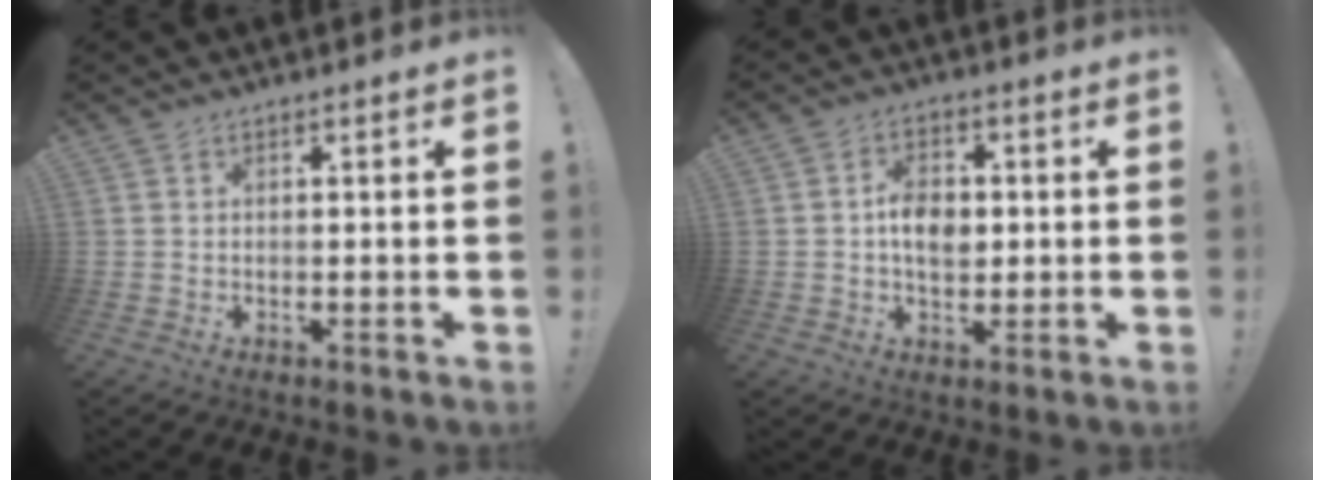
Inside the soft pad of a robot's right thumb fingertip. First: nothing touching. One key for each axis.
{"total": 7.2, "fx": -0.2, "fy": 5.3, "fz": 4.9, "tx": -0.066, "ty": 0.002, "tz": -0.006}